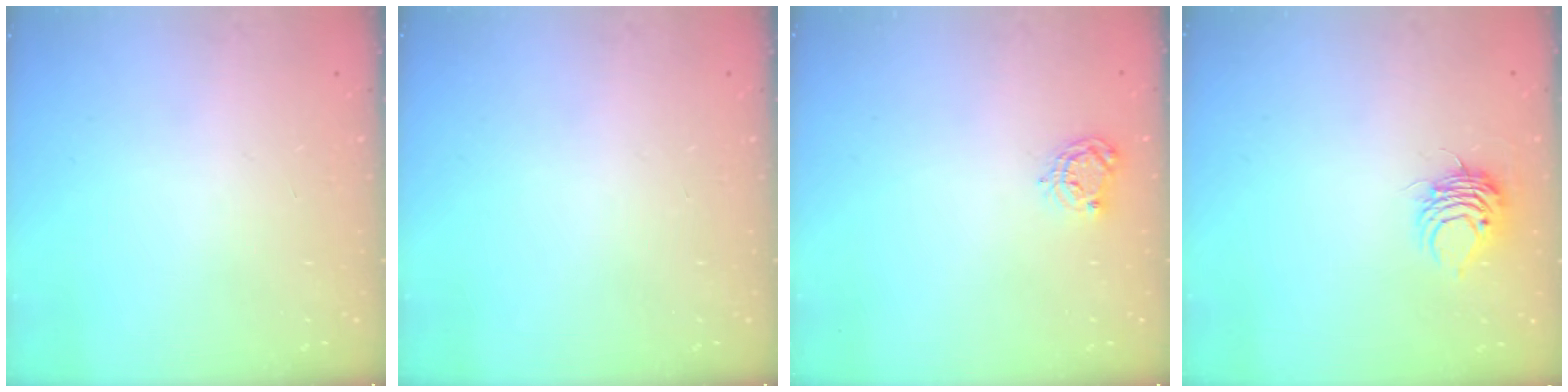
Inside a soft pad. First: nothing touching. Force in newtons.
{"total": 0.0}
{"total": 4.7, "press": 4.7, "slide": 0.4}
{"total": 7.4, "press": 7.4, "slide": 0.3}